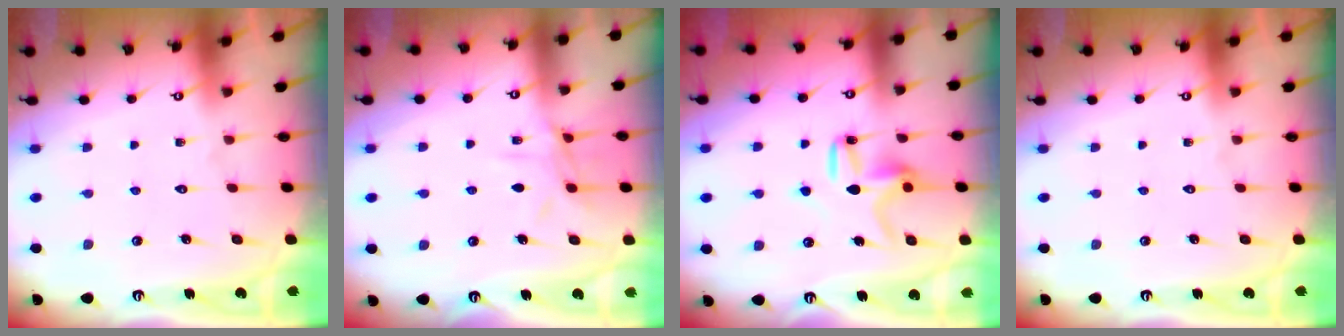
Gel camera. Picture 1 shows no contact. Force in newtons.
{"total": 7.9, "press": 7.9, "slide": 0.5}
{"total": 10.1, "press": 10.1, "slide": 0.3}
{"total": 0.0}